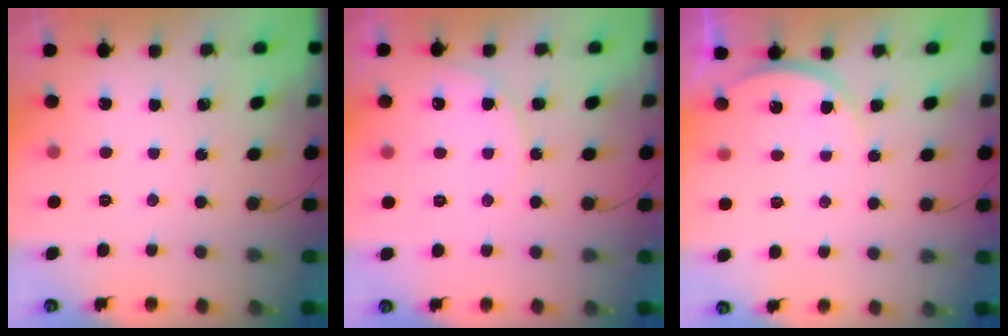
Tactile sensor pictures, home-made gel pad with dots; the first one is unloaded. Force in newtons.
{"total": 7.3, "press": 7.3, "slide": 0.4}
{"total": 6.1, "press": 6.1, "slide": 0.6}